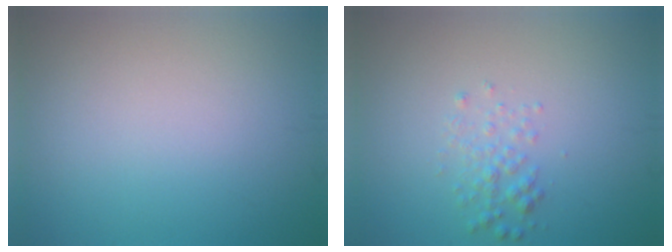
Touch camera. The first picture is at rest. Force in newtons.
{"total": 1.6, "press": 1.6, "slide": 0.0}